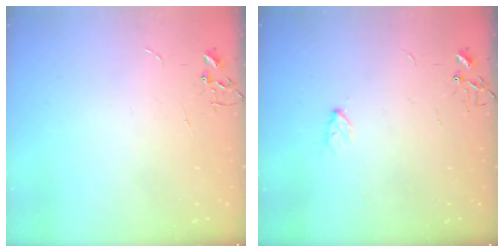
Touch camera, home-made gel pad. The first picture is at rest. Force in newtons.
{"total": 3.5, "press": 3.4, "slide": 0.6}